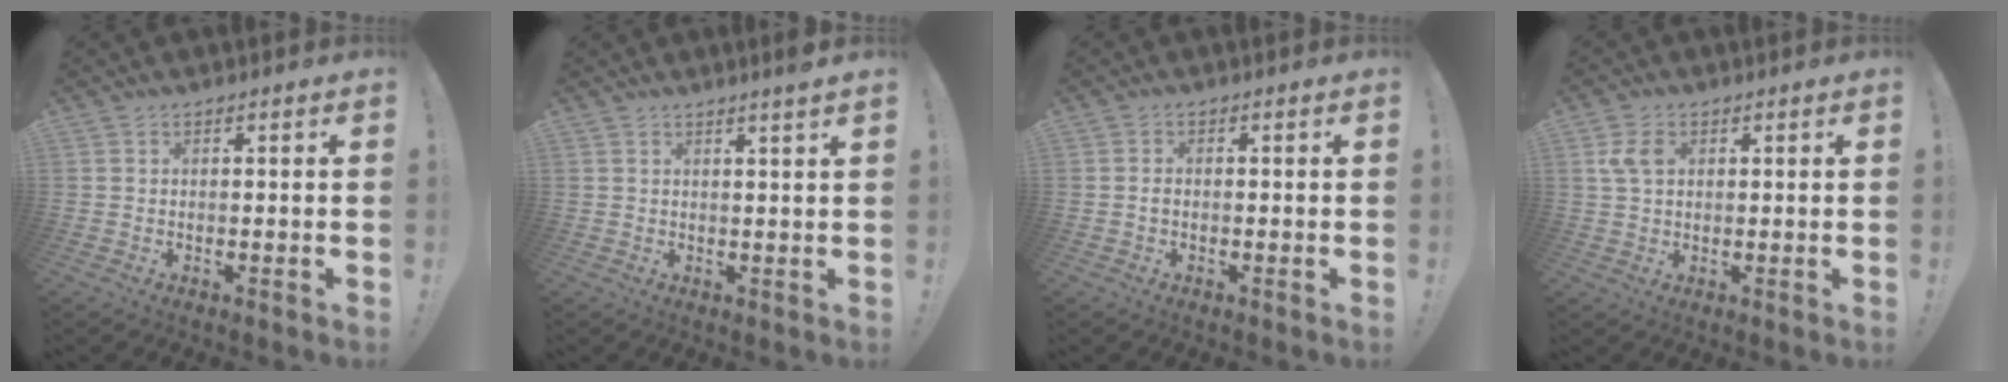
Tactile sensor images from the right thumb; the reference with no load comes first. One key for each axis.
{"total": 2.9, "fx": 2.2, "fy": -0.6, "fz": 1.9, "tx": -0.024, "ty": -0.016, "tz": 0.033}
{"total": 0.9, "fx": -0.4, "fy": 0.6, "fz": 0.6, "tx": -0.011, "ty": 0.006, "tz": -0.007}
{"total": 5.4, "fx": 1.6, "fy": 3.7, "fz": 3.5, "tx": -0.070, "ty": 0.002, "tz": 0.032}